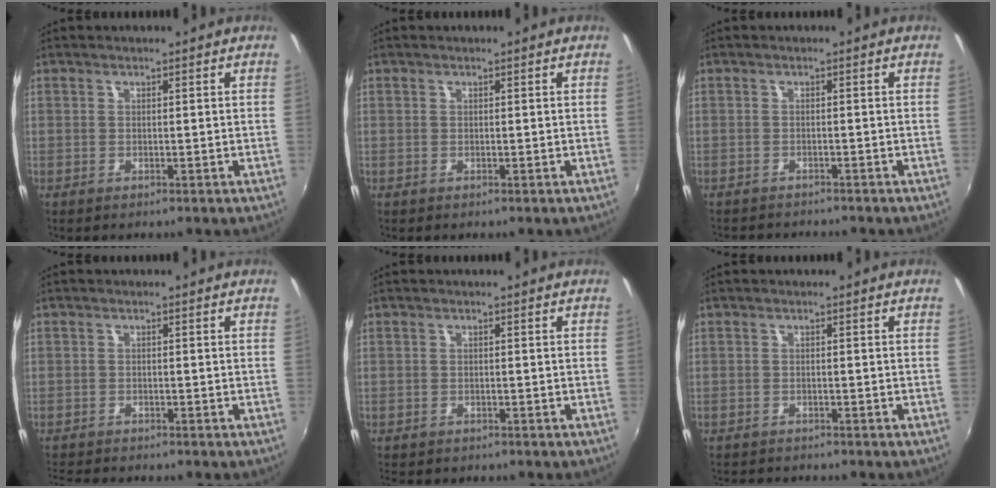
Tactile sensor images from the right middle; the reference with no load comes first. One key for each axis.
{"total": 0.0}
{"total": 4.4, "fx": -4.2, "fy": 1.0, "fz": 1.0, "tx": -0.031, "ty": -0.013, "tz": -0.065}
{"total": 4.7, "fx": -4.4, "fy": 0.9, "fz": 1.1, "tx": -0.042, "ty": -0.017, "tz": -0.081}
{"total": 2.8, "fx": -2.5, "fy": 1.0, "fz": 0.8, "tx": -0.025, "ty": -0.017, "tz": -0.037}
{"total": 3.8, "fx": -3.7, "fy": 0.7, "fz": 0.9, "tx": -0.028, "ty": -0.016, "tz": -0.060}